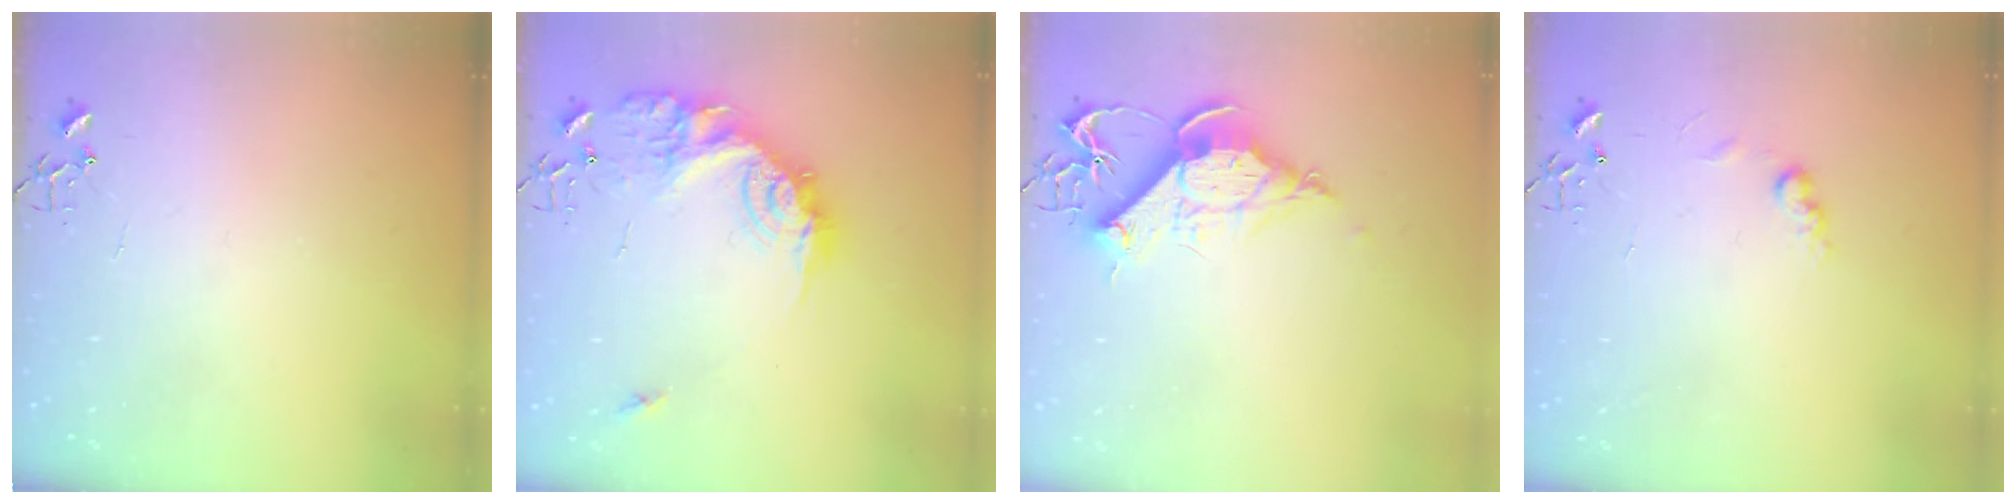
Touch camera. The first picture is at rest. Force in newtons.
{"total": 19.2, "press": 19.2, "slide": 1.0}
{"total": 12.5, "press": 12.4, "slide": 1.5}
{"total": 6.6, "press": 6.5, "slide": 0.9}